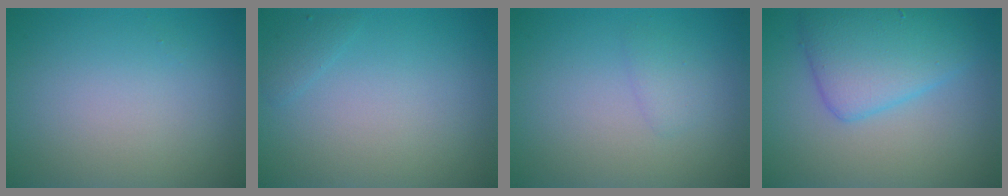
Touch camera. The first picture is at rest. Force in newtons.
{"total": 0.8, "press": 0.8, "slide": 0.1}
{"total": 1.0, "press": 1.0, "slide": 0.1}
{"total": 5.3, "press": 5.3, "slide": 0.2}